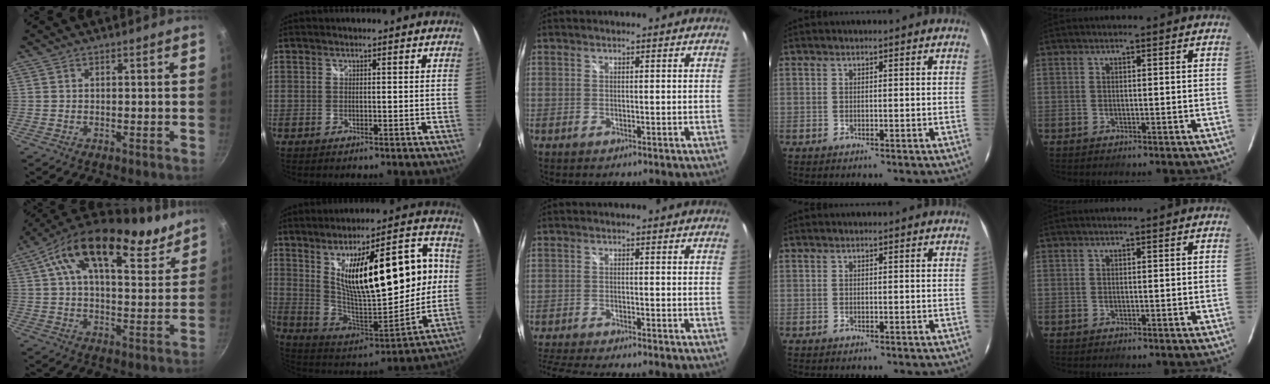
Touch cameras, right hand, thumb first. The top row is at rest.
{"thumb": {"total": 20.8, "force": [12.9, 9.5, 13.3], "torque": [-0.193, -0.036, 0.200]}, "index": {"total": 24.7, "force": [4.2, 8.2, 22.9], "torque": [-0.364, 0.005, 0.090]}, "middle": {"total": 6.9, "force": [-6.3, -0.5, 2.8], "torque": [-0.077, -0.024, -0.109]}}